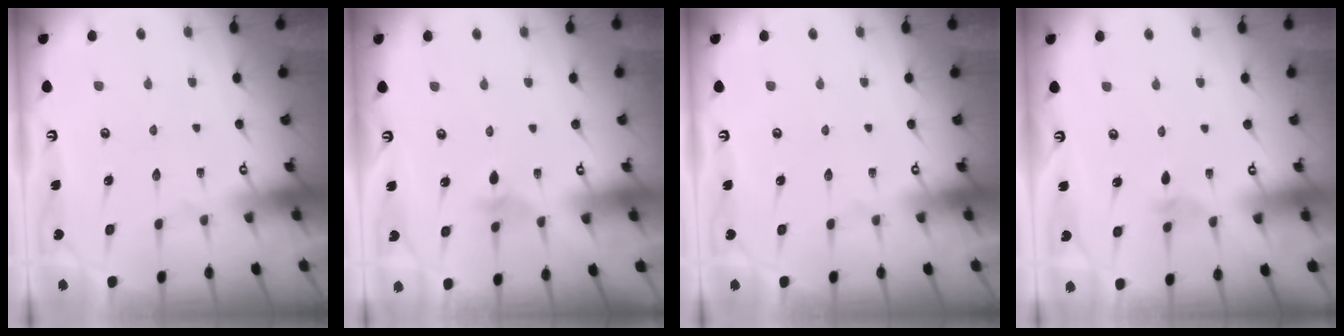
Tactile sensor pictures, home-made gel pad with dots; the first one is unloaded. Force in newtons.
{"total": 3.5, "press": 3.5, "slide": 0.7}
{"total": 0.0}
{"total": 2.0, "press": 2.0, "slide": 0.5}